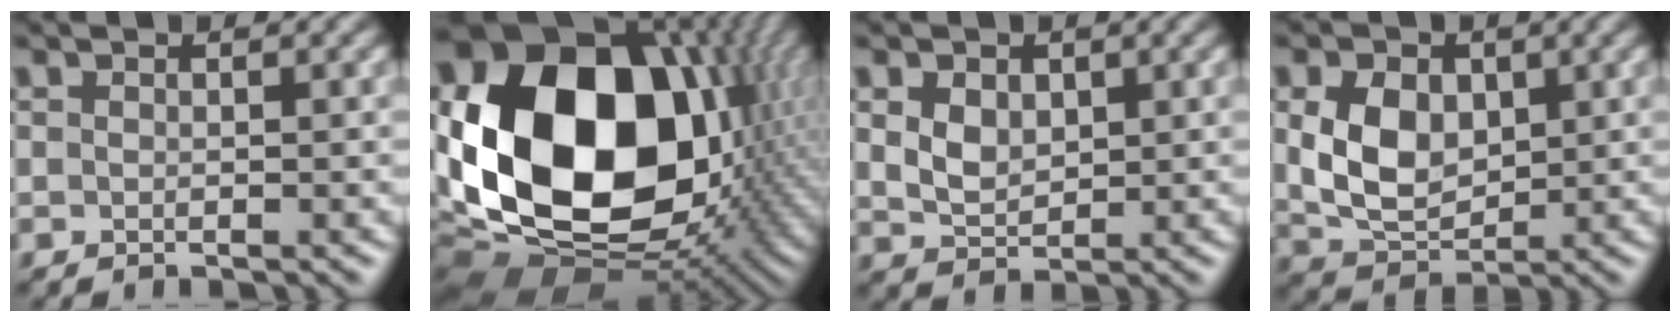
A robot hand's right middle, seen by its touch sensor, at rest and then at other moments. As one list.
[{"total": 22.2, "force": [1.6, 16.2, 15.2], "torque": [-0.325, -0.024, 0.065]}, {"total": 2.7, "force": [0.9, 2.0, 1.6], "torque": [-0.035, -0.003, 0.019]}, {"total": 5.7, "force": [0.9, 4.0, 3.9], "torque": [-0.084, -0.003, 0.019]}]